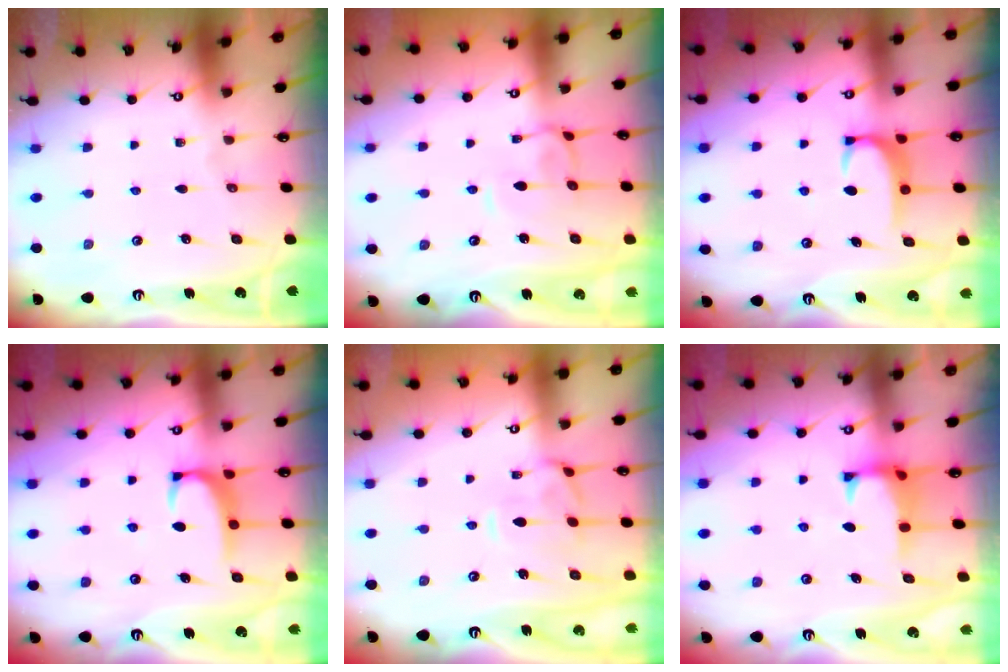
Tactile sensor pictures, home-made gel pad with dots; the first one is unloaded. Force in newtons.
{"total": 0.9, "press": 0.6, "slide": 0.6}
{"total": 2.7, "press": 2.6, "slide": 0.4}
{"total": 2.2, "press": 2.1, "slide": 0.6}
{"total": 3.3, "press": 3.1, "slide": 1.1}
{"total": 1.1, "press": 0.8, "slide": 0.8}